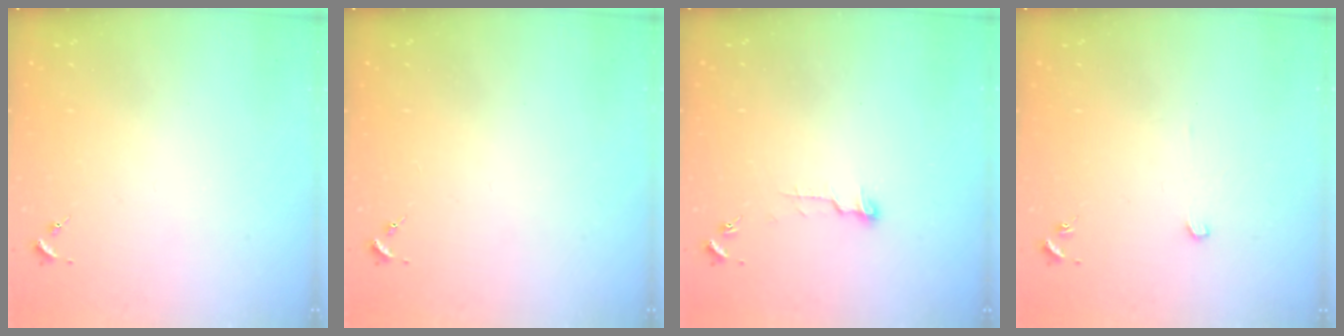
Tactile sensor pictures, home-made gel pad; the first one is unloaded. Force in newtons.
{"total": 0.0}
{"total": 6.8, "press": 6.8, "slide": 0.7}
{"total": 2.9, "press": 2.9, "slide": 0.1}